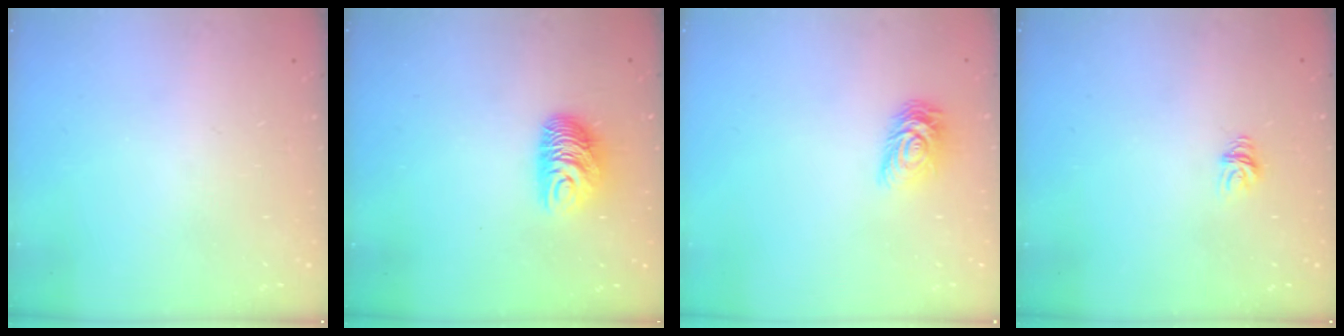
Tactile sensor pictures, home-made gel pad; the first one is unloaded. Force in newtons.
{"total": 9.3, "press": 9.2, "slide": 0.7}
{"total": 7.2, "press": 7.2, "slide": 0.4}
{"total": 5.6, "press": 5.6, "slide": 0.1}